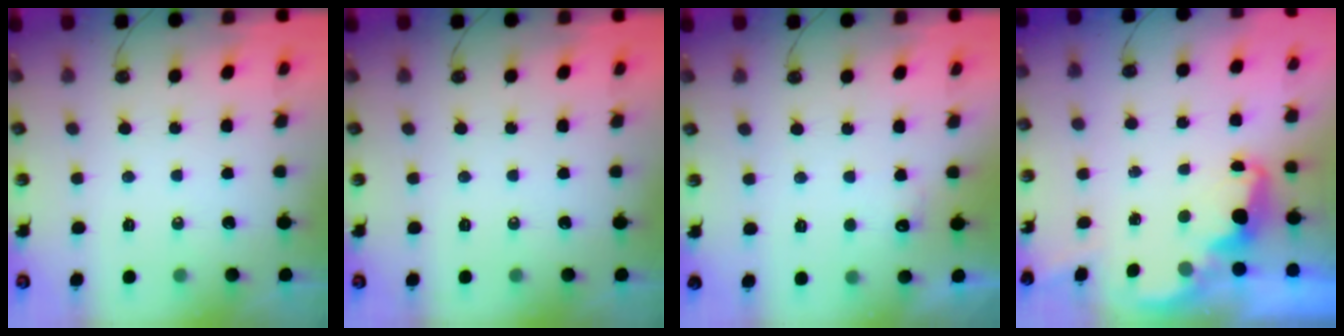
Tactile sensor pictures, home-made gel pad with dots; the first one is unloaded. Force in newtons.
{"total": 0.0}
{"total": 7.1, "press": 7.0, "slide": 1.3}
{"total": 2.5, "press": 2.5, "slide": 0.5}